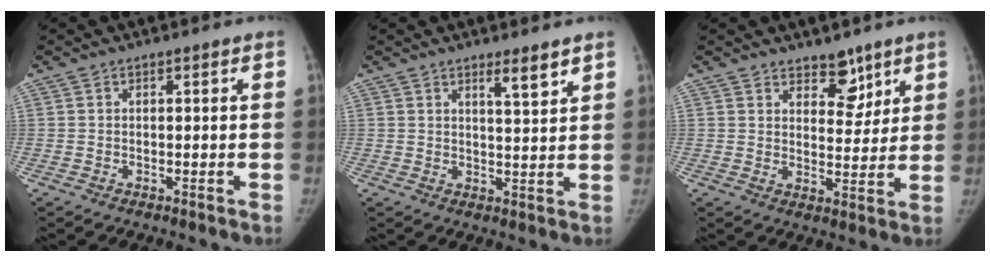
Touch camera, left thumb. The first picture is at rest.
{"total": 4.2, "force": [3.0, 0.5, 2.9], "torque": [-0.041, -0.027, 0.048]}
{"total": 6.4, "force": [4.6, 3.5, 2.7], "torque": [-0.001, -0.032, 0.073]}